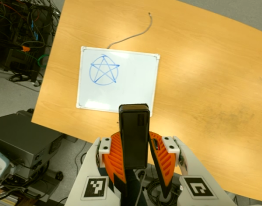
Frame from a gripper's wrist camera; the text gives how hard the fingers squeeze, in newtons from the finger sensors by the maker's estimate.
{"total": 5.9, "left": 5.6, "right": 6.3}